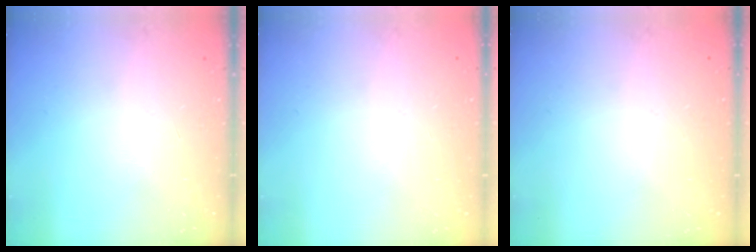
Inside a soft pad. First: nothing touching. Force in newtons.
{"total": 0.0}
{"total": 0.0}